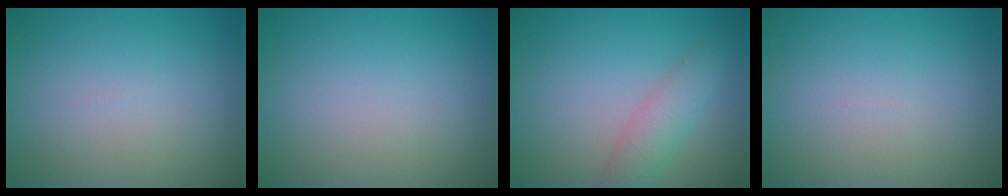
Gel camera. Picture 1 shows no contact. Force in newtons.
{"total": 0.0}
{"total": 3.0, "press": 3.0, "slide": 0.1}
{"total": 0.0}